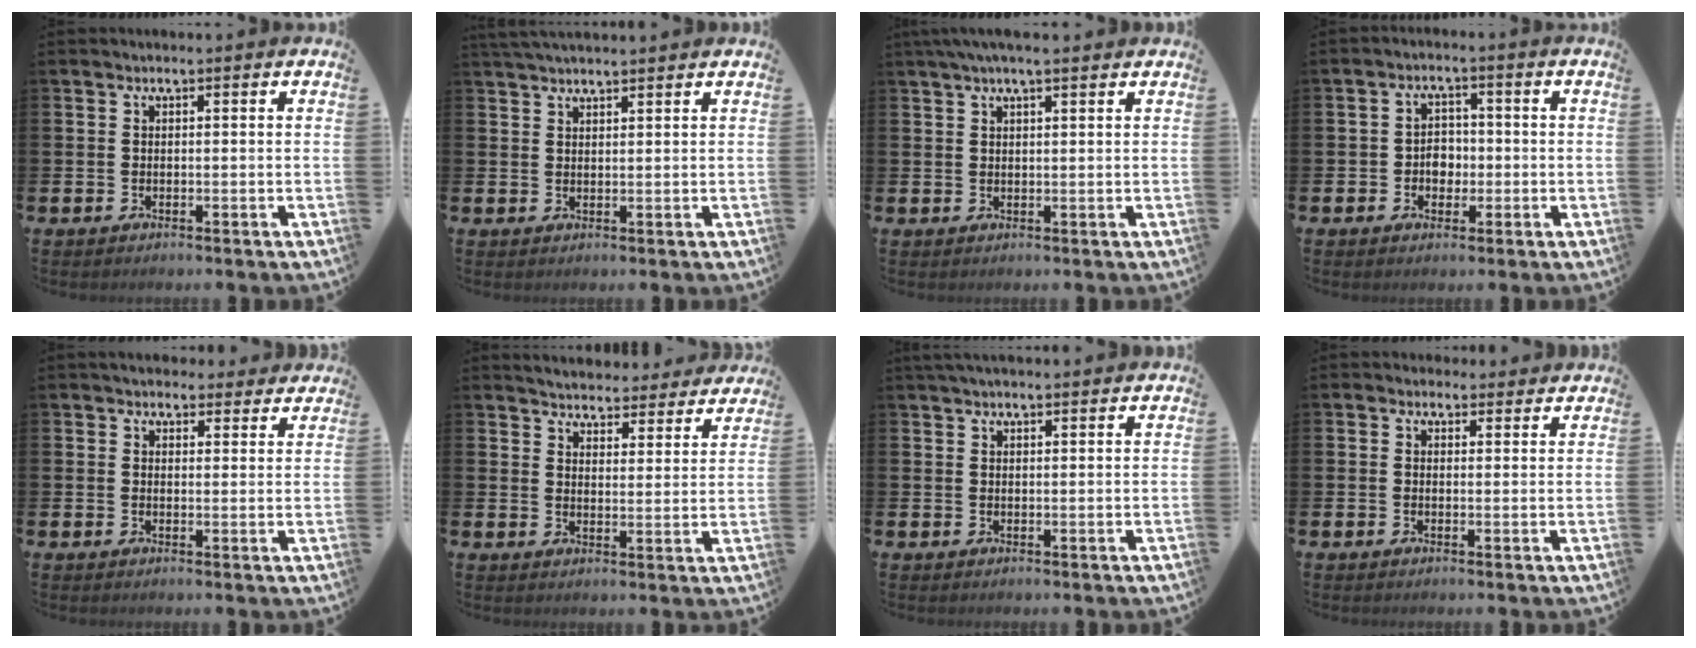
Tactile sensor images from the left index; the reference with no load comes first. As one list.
[{"total": 2.4, "force": [2.4, 0.1, 0.5], "torque": [-0.015, -0.005, 0.044]}, {"total": 3.4, "force": [2.7, 0.5, 2.0], "torque": [-0.030, -0.004, 0.046]}, {"total": 3.2, "force": [-0.6, 2.6, 1.7], "torque": [-0.025, 0.003, -0.018]}, {"total": 3.6, "force": [3.3, 1.3, 0.1], "torque": [-0.005, -0.013, 0.061]}, {"total": 4.6, "force": [4.5, 0.7, -0.2], "torque": [-0.017, -0.037, 0.078]}, {"total": 2.1, "force": [2.0, 0.2, 0.6], "torque": [-0.008, -0.007, 0.035]}, {"total": 2.2, "force": [2.0, 0.9, -0.2], "torque": [0.005, -0.005, 0.036]}]